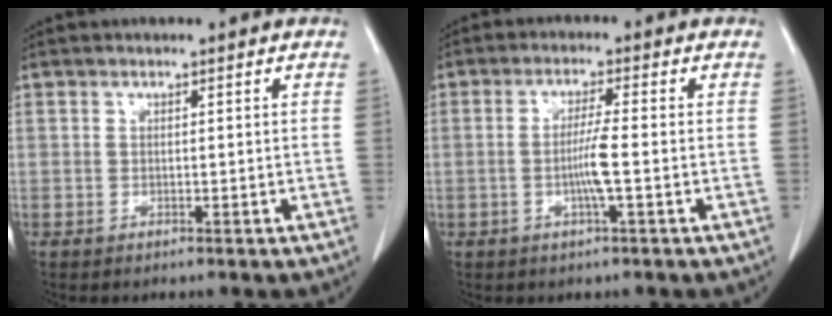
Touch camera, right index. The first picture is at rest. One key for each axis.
{"total": 4.5, "fx": -0.9, "fy": -0.3, "fz": 4.4, "tx": -0.087, "ty": -0.005, "tz": -0.020}